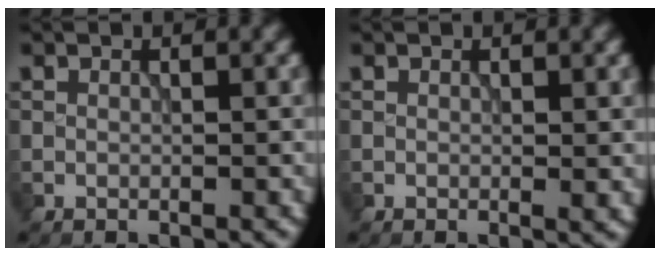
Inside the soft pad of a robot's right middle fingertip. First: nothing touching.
{"total": 0.6, "force": [0.1, 0.1, 0.6], "torque": [-0.006, -0.003, 0.000]}